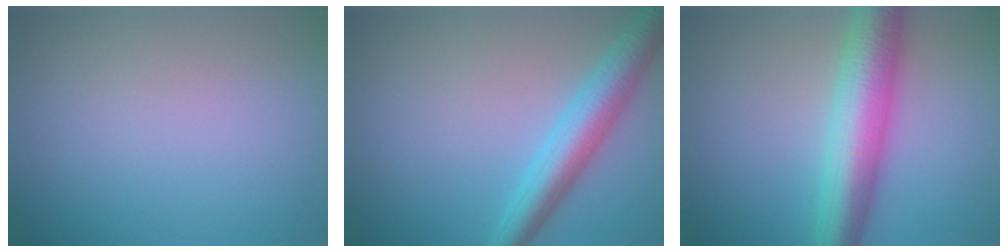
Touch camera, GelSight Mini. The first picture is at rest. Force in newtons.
{"total": 4.9, "press": 4.9, "slide": 0.1}
{"total": 7.6, "press": 7.6, "slide": 0.1}